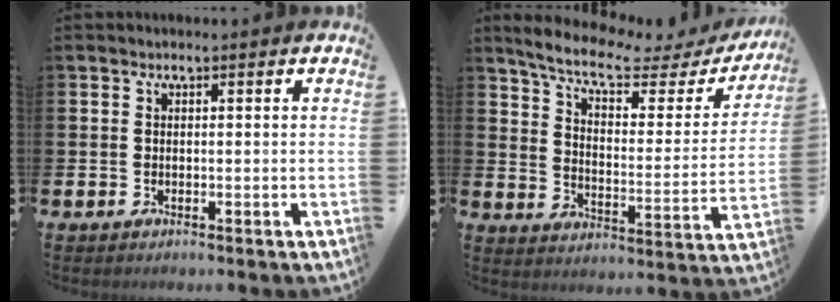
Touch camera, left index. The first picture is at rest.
{"total": 7.9, "force": [6.5, 1.9, 4.0], "torque": [-0.092, -0.046, 0.104]}